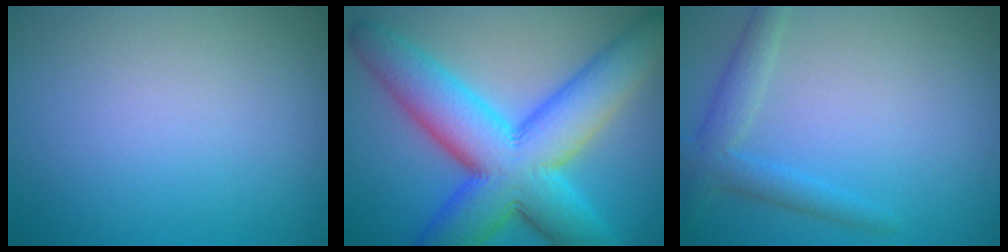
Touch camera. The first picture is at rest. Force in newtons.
{"total": 13.1, "press": 13.1, "slide": 0.1}
{"total": 2.7, "press": 2.7, "slide": 0.1}